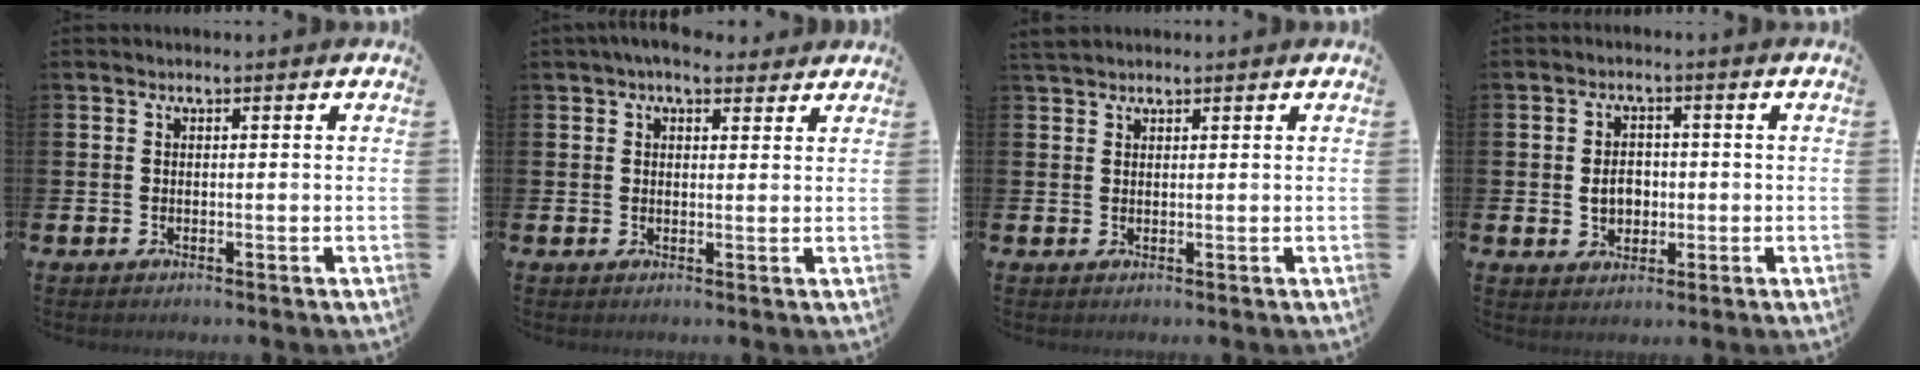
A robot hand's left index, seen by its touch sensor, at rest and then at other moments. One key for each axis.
{"total": 4.1, "fx": 3.7, "fy": 1.5, "fz": 1.2, "tx": -0.016, "ty": -0.013, "tz": 0.064}
{"total": 1.7, "fx": 1.6, "fy": 0.6, "fz": 0.3, "tx": 0.000, "ty": 0.000, "tz": 0.029}
{"total": 3.6, "fx": -0.3, "fy": 2.9, "fz": 2.1, "tx": -0.029, "ty": 0.003, "tz": -0.013}